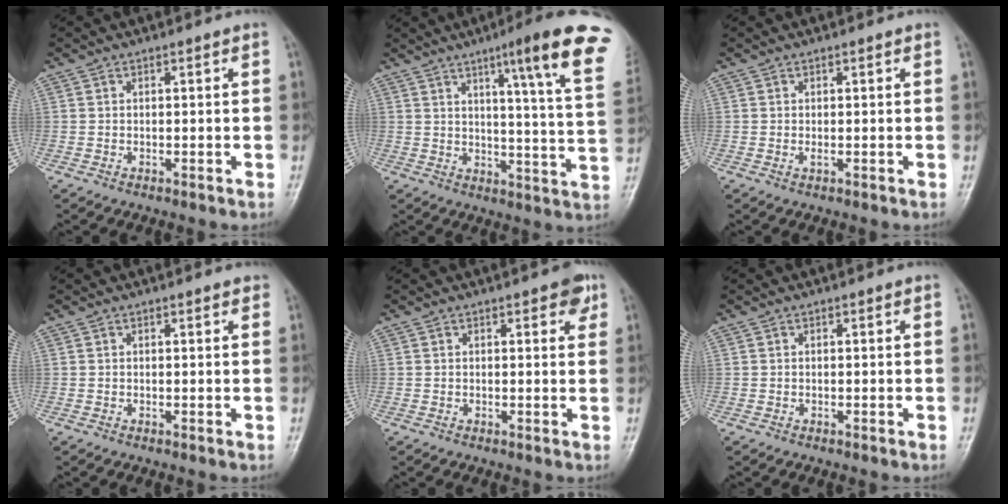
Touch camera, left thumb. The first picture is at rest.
{"total": 19.4, "force": [10.6, 1.3, 16.2], "torque": [-0.197, -0.042, 0.129]}
{"total": 1.0, "force": [0.1, 0.3, 0.9], "torque": [-0.016, 0.004, 0.005]}
{"total": 1.0, "force": [0.7, 0.3, 0.6], "torque": [-0.006, 0.000, 0.007]}
{"total": 3.2, "force": [1.7, 1.4, 2.3], "torque": [-0.014, -0.003, 0.016]}
{"total": 0.0}